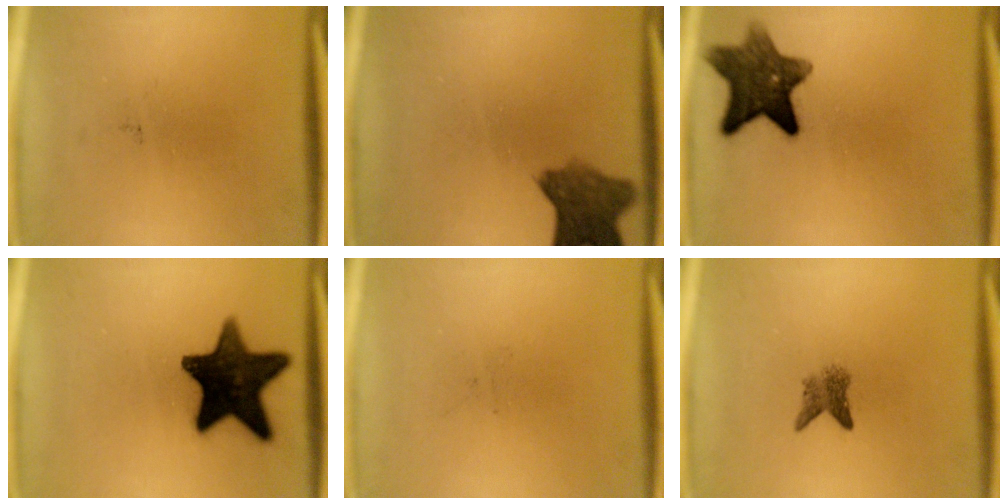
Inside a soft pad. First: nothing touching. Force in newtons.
{"total": 7.3}
{"total": 10.1}
{"total": 15.9}
{"total": 0.0}
{"total": 2.6}